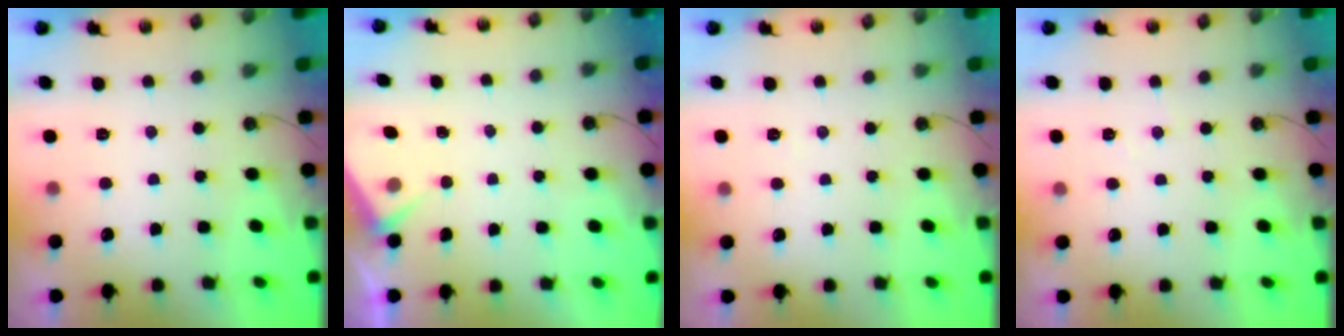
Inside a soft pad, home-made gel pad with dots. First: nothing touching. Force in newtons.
{"total": 2.8, "press": 2.7, "slide": 0.4}
{"total": 2.6, "press": 2.5, "slide": 0.5}
{"total": 2.1, "press": 2.1, "slide": 0.4}